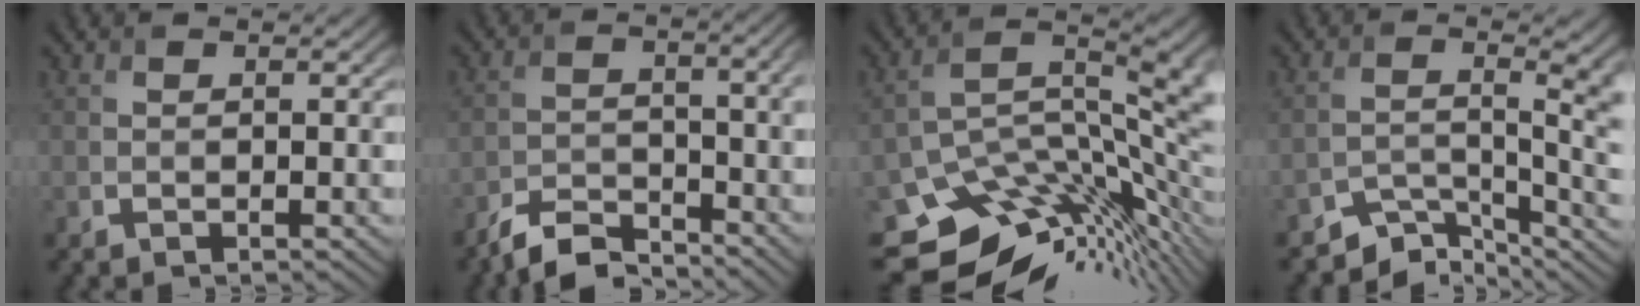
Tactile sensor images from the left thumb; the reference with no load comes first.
{"total": 6.9, "force": [-5.8, 1.8, 3.3], "torque": [-0.064, -0.006, -0.112]}
{"total": 13.5, "force": [-6.8, 6.6, 9.6], "torque": [-0.172, -0.028, -0.103]}
{"total": 6.8, "force": [-4.4, 2.3, 4.7], "torque": [-0.066, -0.007, -0.084]}